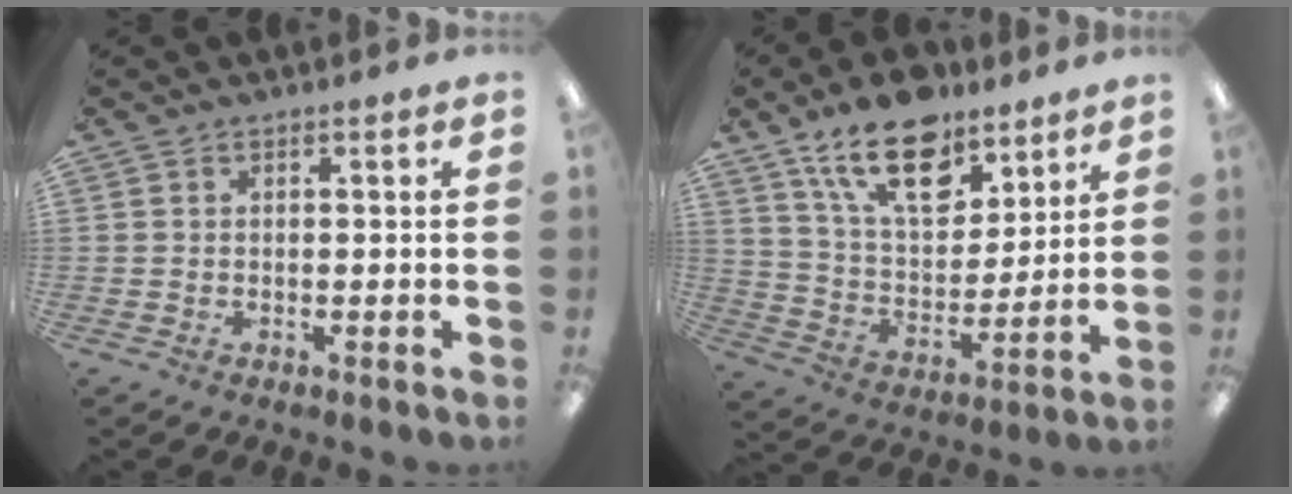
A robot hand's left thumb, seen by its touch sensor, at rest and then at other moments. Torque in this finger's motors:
{"motor_torque": [1.95, 1.32, 1.53, -1.24, 0.43]}